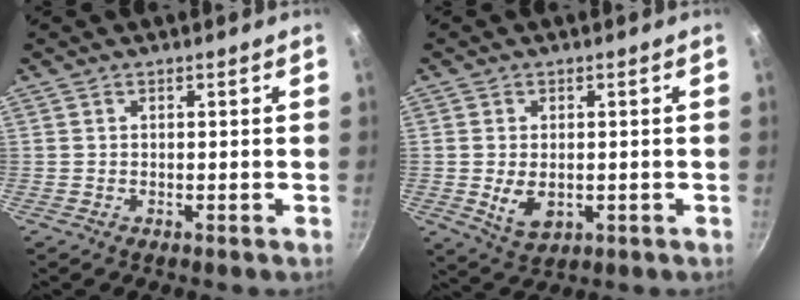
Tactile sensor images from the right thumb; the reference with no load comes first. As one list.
[{"total": 5.8, "force": [-0.7, 3.6, 4.4], "torque": [-0.077, -0.011, -0.002]}]